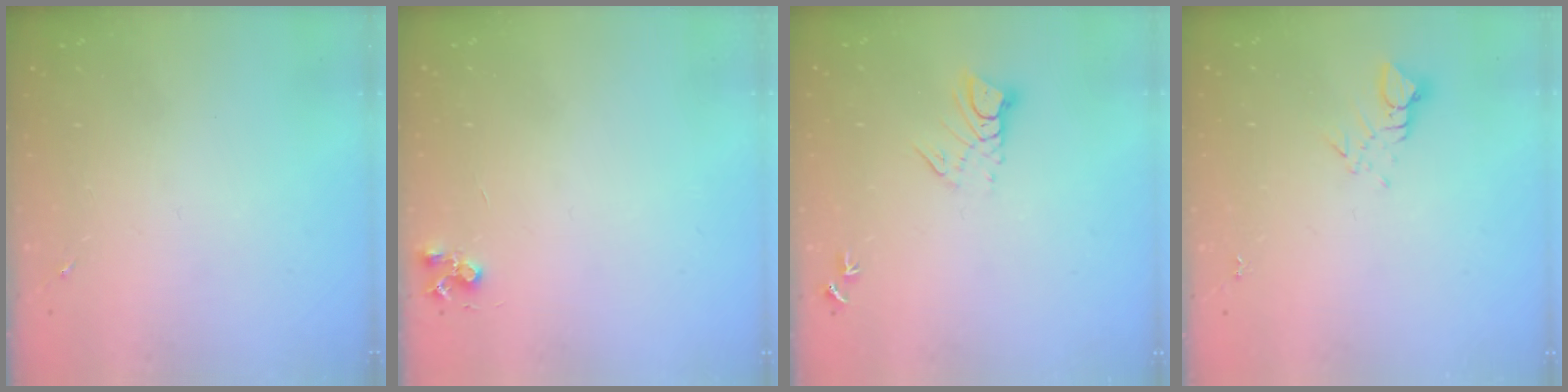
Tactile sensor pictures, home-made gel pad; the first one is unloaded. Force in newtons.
{"total": 4.6, "press": 4.5, "slide": 0.7}
{"total": 6.6, "press": 6.6, "slide": 0.7}
{"total": 3.2, "press": 3.2, "slide": 0.2}